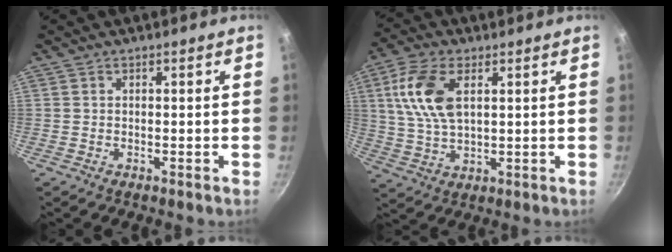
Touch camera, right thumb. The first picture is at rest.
{"total": 11.7, "force": [3.4, 6.1, 9.4], "torque": [-0.198, 0.000, 0.069]}